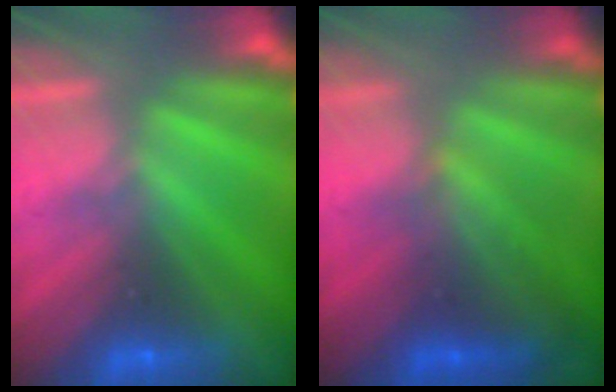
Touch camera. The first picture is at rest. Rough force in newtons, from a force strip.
{"total": 2.3}